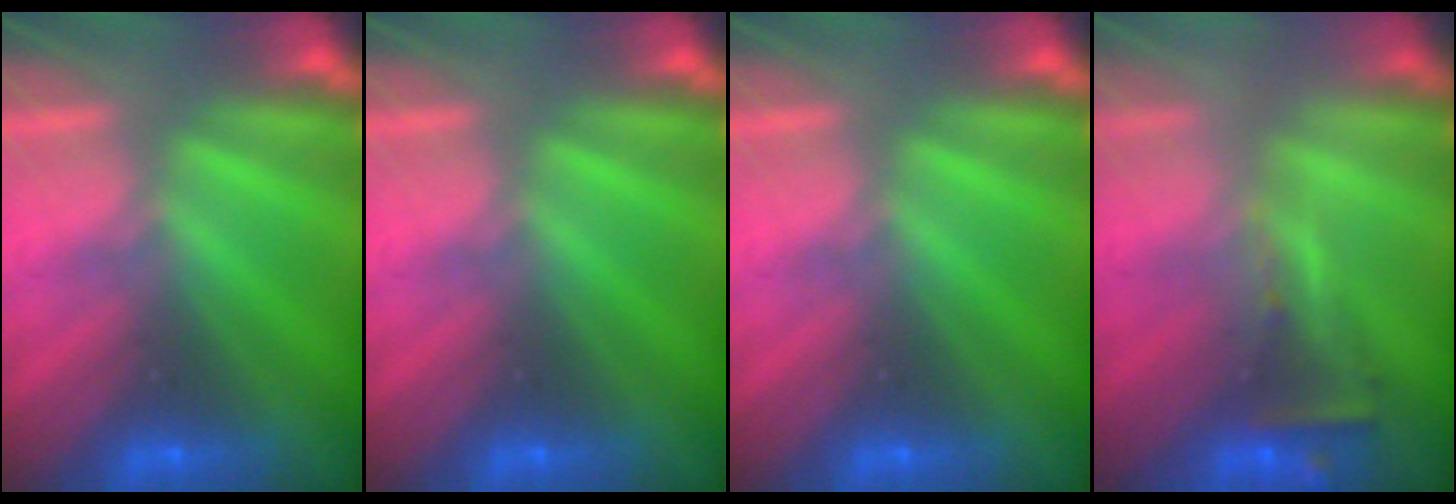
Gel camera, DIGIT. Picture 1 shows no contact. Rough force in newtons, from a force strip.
{"total": 0.0}
{"total": 0.0}
{"total": 2.5}